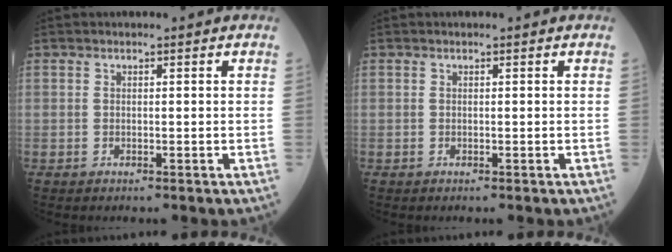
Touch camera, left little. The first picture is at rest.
{"total": 0.0}